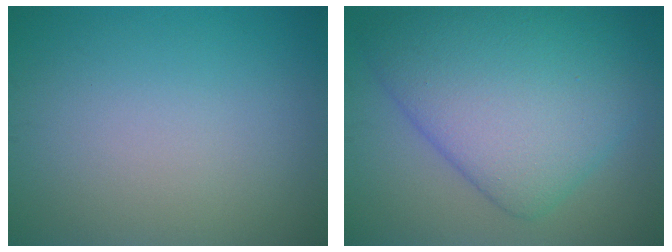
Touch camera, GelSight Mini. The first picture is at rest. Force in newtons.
{"total": 10.5, "press": 10.5, "slide": 0.1}